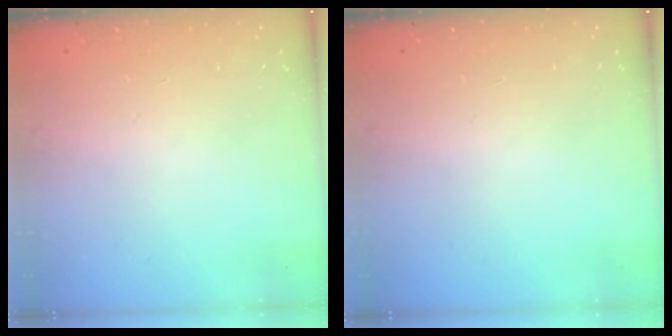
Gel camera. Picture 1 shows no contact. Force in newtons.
{"total": 0.0}